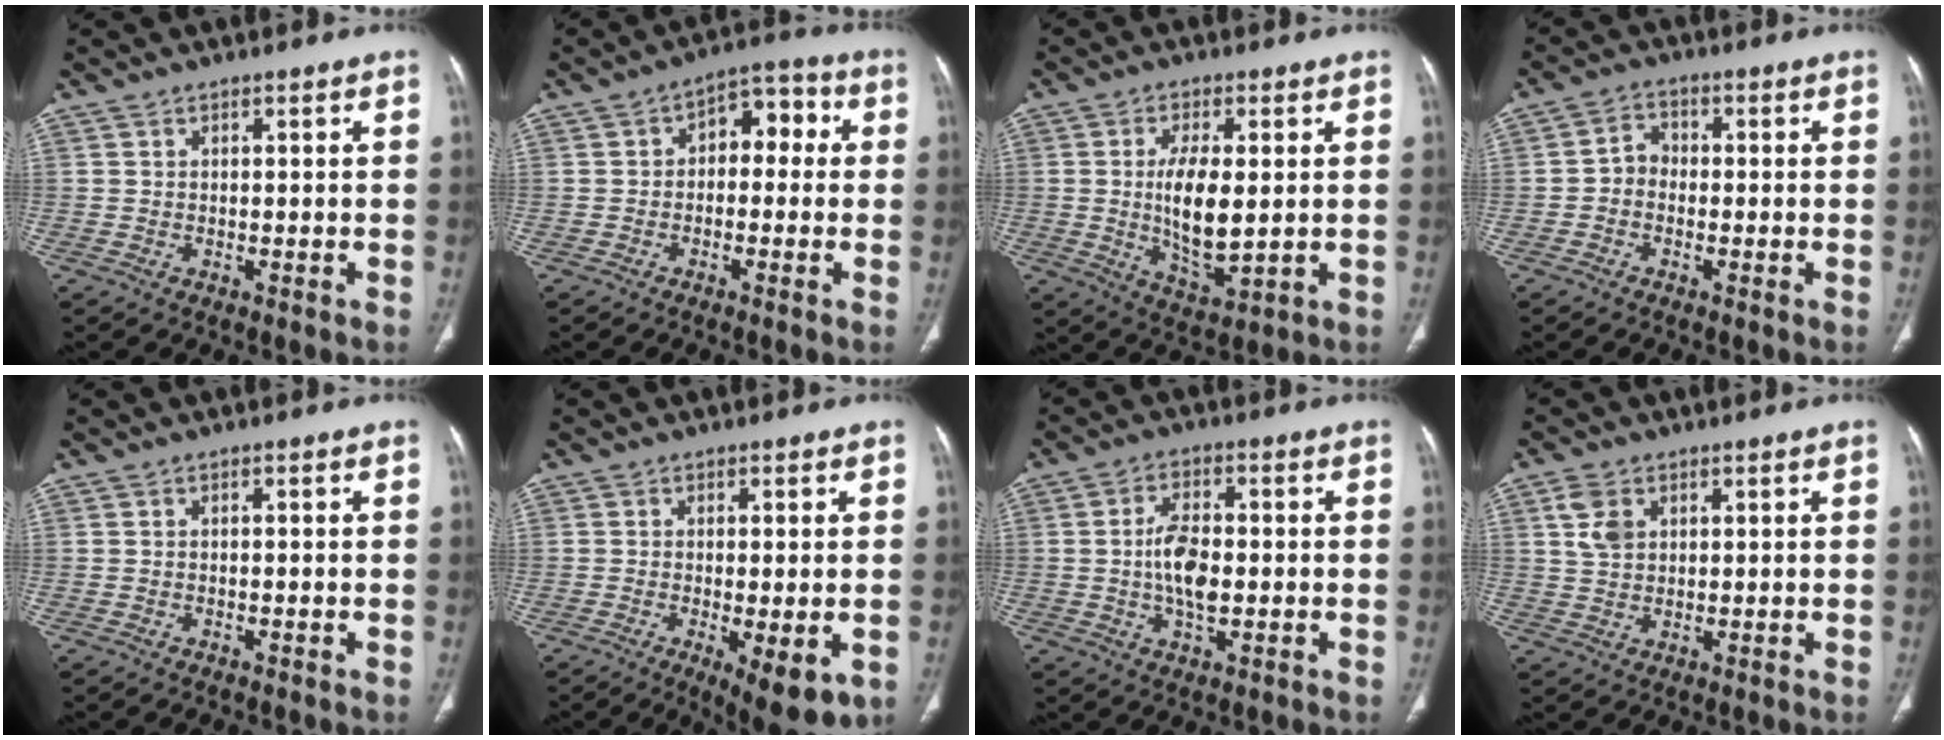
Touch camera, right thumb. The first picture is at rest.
{"total": 7.3, "force": [0.4, 4.8, 5.5], "torque": [-0.042, 0.034, -0.008]}
{"total": 10.8, "force": [0.3, 4.4, 9.9], "torque": [-0.176, -0.021, 0.014]}
{"total": 3.5, "force": [-0.9, 2.9, 1.7], "torque": [-0.016, 0.015, -0.028]}
{"total": 0.0}
{"total": 9.1, "force": [-2.9, 2.9, 8.1], "torque": [-0.116, -0.017, -0.038]}
{"total": 7.7, "force": [-0.5, 3.8, 6.6], "torque": [-0.124, 0.005, -0.011]}
{"total": 4.7, "force": [1.8, 3.3, 2.8], "torque": [-0.049, 0.000, 0.039]}